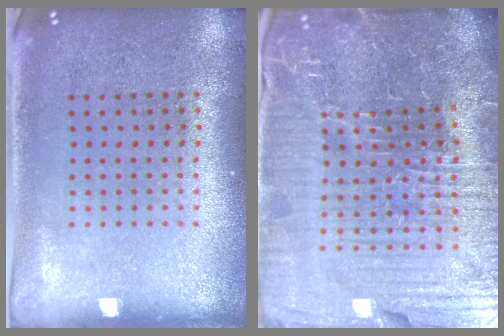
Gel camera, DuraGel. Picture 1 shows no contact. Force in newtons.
{"total": 7.4, "press": 6.6, "slide": 3.4}